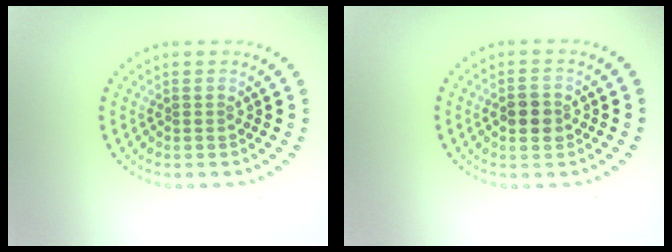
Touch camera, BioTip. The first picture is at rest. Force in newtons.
{"total": 2.6, "press": 2.6, "slide": 0.1}